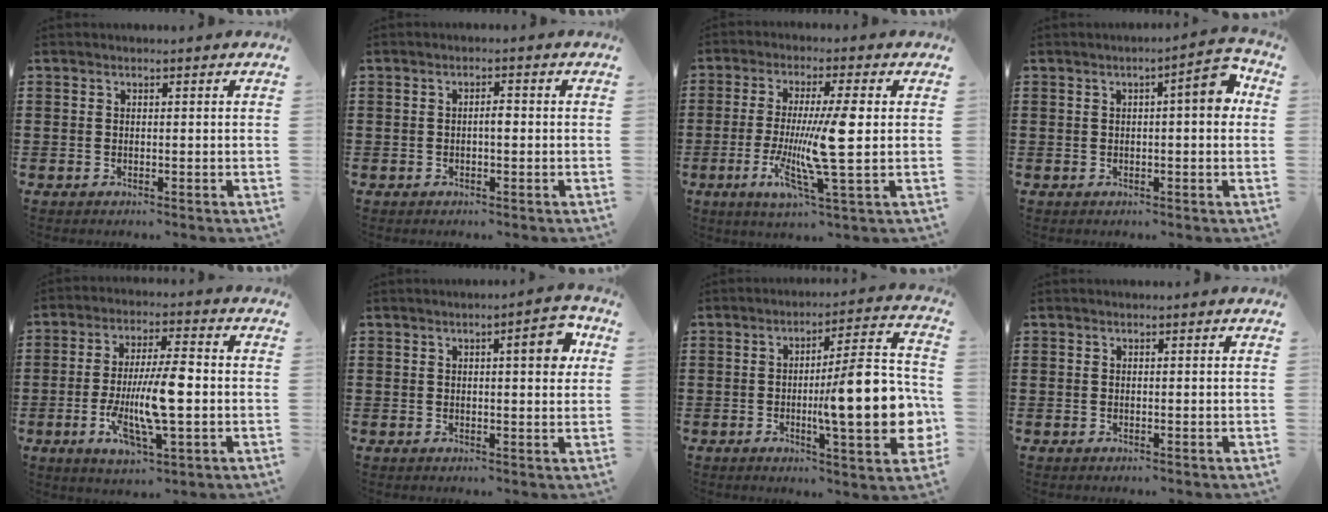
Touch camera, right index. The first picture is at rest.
{"total": 1.2, "force": [-0.1, 0.4, 1.1], "torque": [-0.021, 0.000, -0.003]}
{"total": 10.8, "force": [-0.7, 0.5, 10.8], "torque": [-0.216, -0.018, -0.022]}
{"total": 5.4, "force": [0.7, 1.2, 5.3], "torque": [-0.075, -0.001, 0.004]}
{"total": 11.2, "force": [-1.9, 3.2, 10.6], "torque": [-0.204, -0.010, -0.039]}
{"total": 4.9, "force": [1.4, 1.2, 4.5], "torque": [-0.058, -0.004, 0.014]}
{"total": 14.4, "force": [-1.8, 3.0, 14.0], "torque": [-0.187, -0.017, -0.037]}
{"total": 0.0}